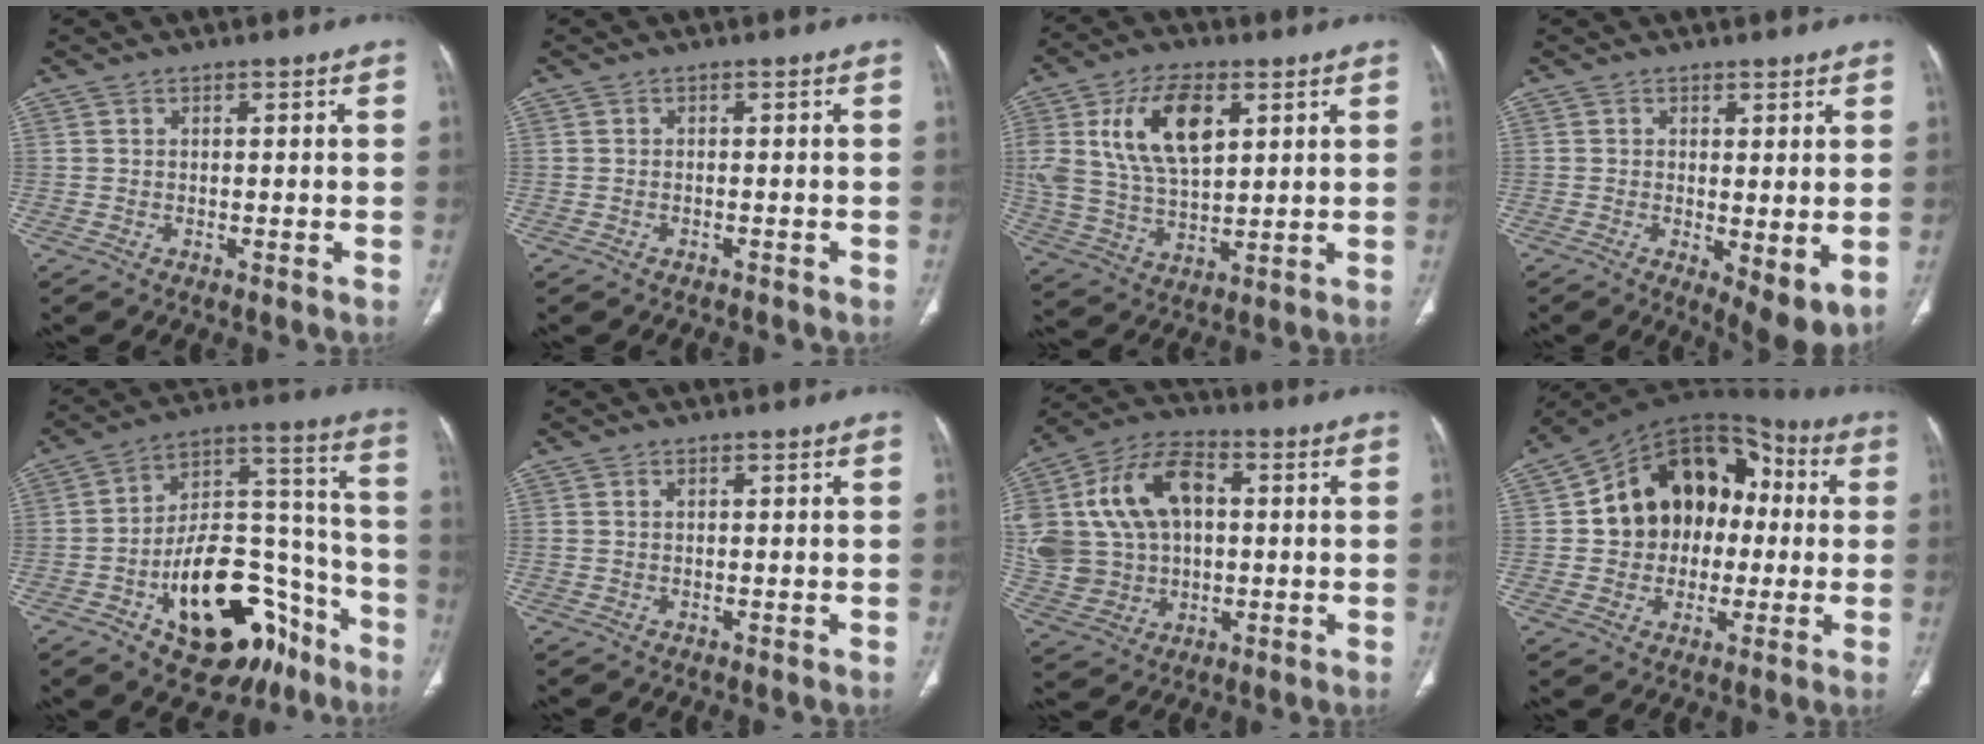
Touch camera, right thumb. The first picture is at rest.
{"total": 1.3, "force": [-1.2, 0.4, 0.3], "torque": [-0.013, 0.007, -0.013]}
{"total": 15.8, "force": [5.3, 8.4, 12.3], "torque": [-0.226, -0.012, 0.107]}
{"total": 7.0, "force": [-0.7, 2.5, 6.5], "torque": [-0.101, -0.025, -0.007]}
{"total": 27.4, "force": [-12.6, 14.8, 19.3], "torque": [-0.242, 0.088, -0.179]}
{"total": 0.7, "force": [0.3, 0.4, 0.5], "torque": [-0.011, 0.003, 0.008]}
{"total": 22.5, "force": [3.6, 16.1, 15.3], "torque": [-0.319, 0.031, 0.076]}
{"total": 19.1, "force": [0.9, 14.6, 12.3], "torque": [-0.142, 0.044, 0.011]}